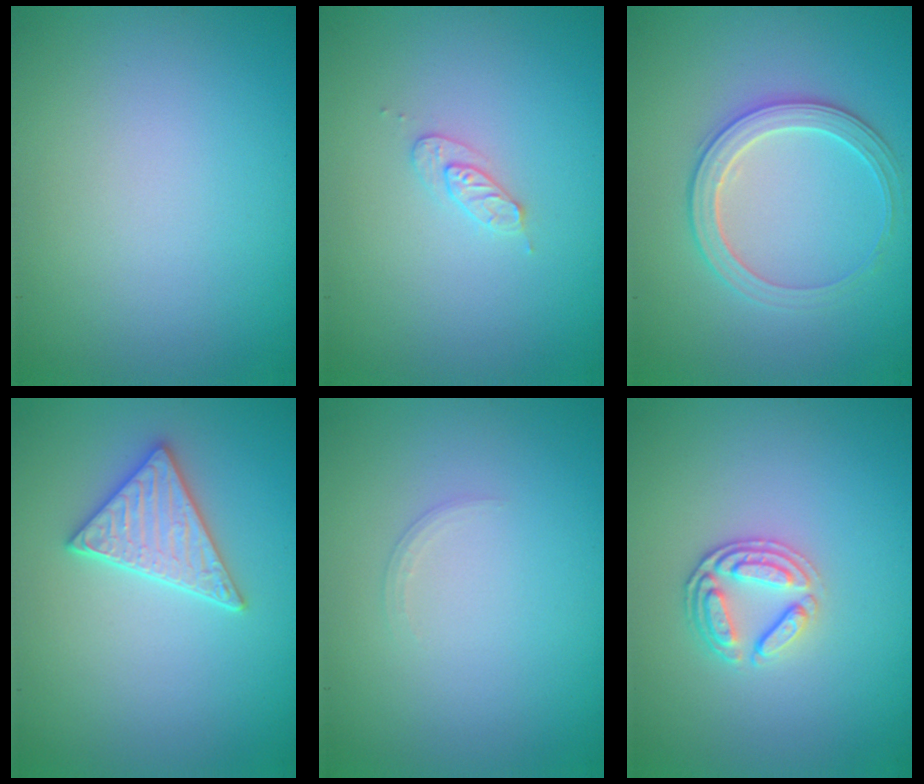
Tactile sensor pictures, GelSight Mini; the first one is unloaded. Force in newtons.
{"total": 1.4, "press": 1.4, "slide": 0.2}
{"total": 2.8, "press": 2.8, "slide": 0.3}
{"total": 3.0, "press": 2.9, "slide": 0.7}
{"total": 0.7, "press": 0.7, "slide": 0.1}
{"total": 2.6, "press": 2.4, "slide": 1.0}